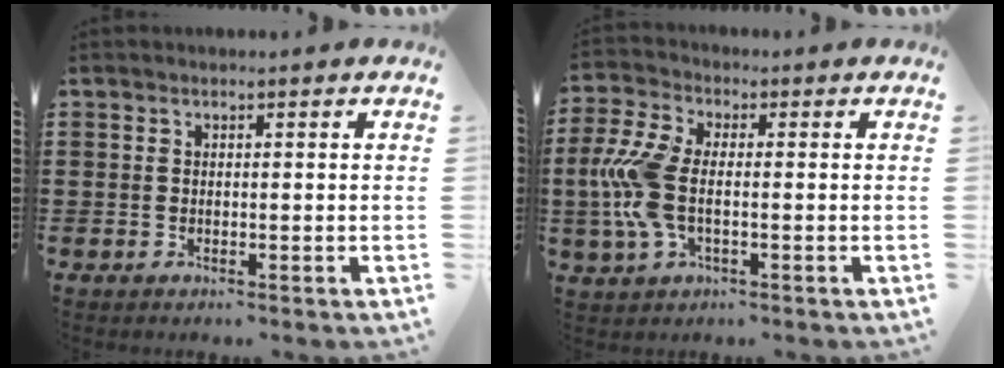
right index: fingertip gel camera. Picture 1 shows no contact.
{"total": 9.1, "force": [-0.8, 4.6, 7.8], "torque": [-0.201, -0.013, -0.023]}